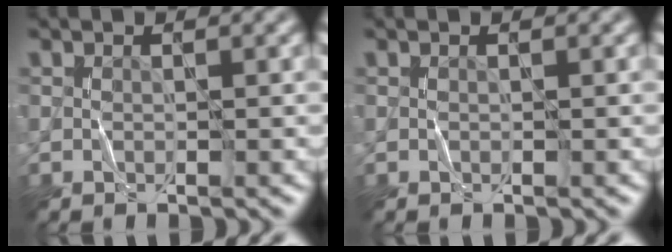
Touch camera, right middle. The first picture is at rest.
{"total": 0.0}